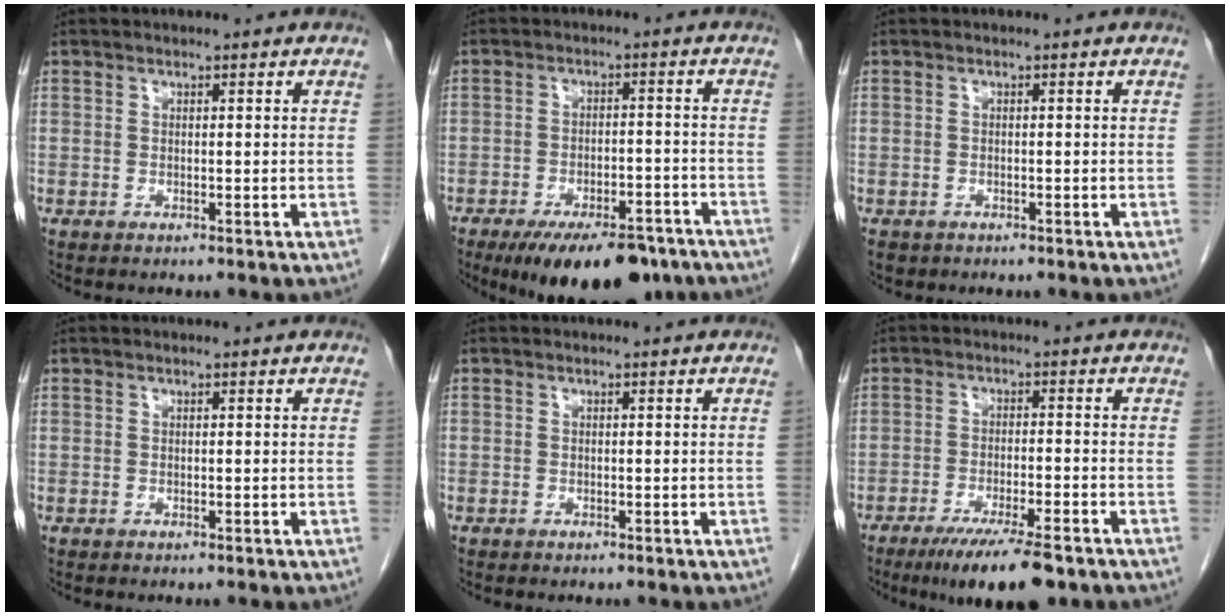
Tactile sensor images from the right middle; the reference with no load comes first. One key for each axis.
{"total": 13.7, "fx": -10.4, "fy": 4.8, "fz": 7.5, "tx": -0.093, "ty": -0.002, "tz": -0.152}
{"total": 1.6, "fx": -1.1, "fy": 1.1, "fz": 0.4, "tx": -0.012, "ty": 0.000, "tz": -0.014}
{"total": 0.0}
{"total": 0.0}
{"total": 10.1, "fx": -7.3, "fy": 1.4, "fz": 6.9, "tx": -0.106, "ty": -0.020, "tz": -0.114}